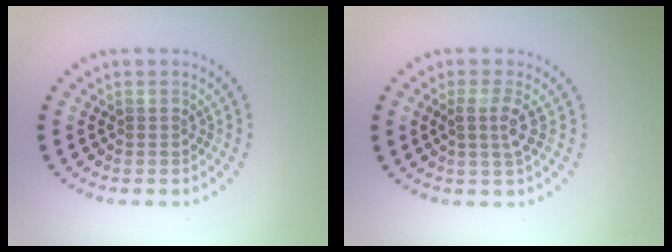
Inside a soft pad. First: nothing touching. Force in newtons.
{"total": 2.1, "press": 1.6, "slide": 1.3}